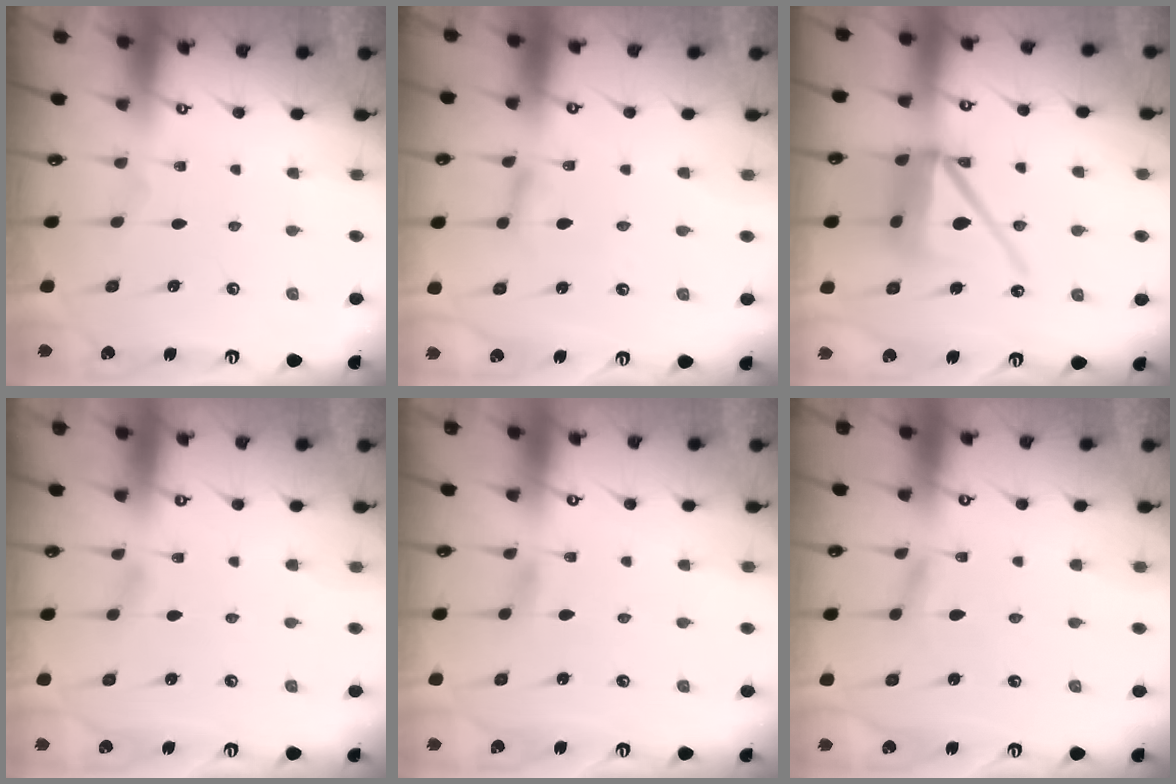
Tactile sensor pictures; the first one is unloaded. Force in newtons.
{"total": 3.8, "press": 3.8, "slide": 0.2}
{"total": 14.9, "press": 14.8, "slide": 2.0}
{"total": 2.3, "press": 2.3, "slide": 0.3}
{"total": 2.6, "press": 2.5, "slide": 0.3}
{"total": 2.1, "press": 2.1, "slide": 0.2}